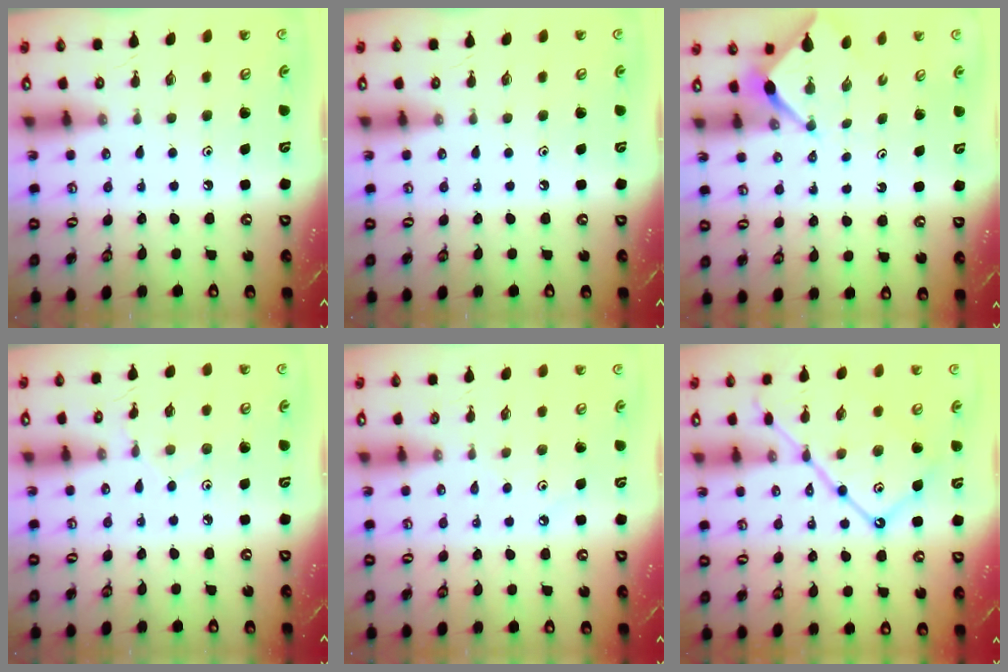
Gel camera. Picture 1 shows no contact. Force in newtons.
{"total": 0.0}
{"total": 3.5, "press": 3.5, "slide": 0.3}
{"total": 2.2, "press": 2.2, "slide": 0.4}
{"total": 3.7, "press": 3.7, "slide": 0.6}
{"total": 15.8, "press": 15.7, "slide": 1.5}